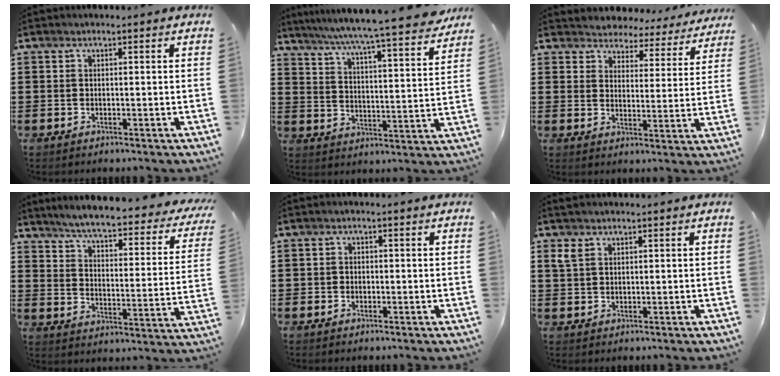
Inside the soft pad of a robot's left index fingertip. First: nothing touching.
{"total": 6.2, "force": [5.5, -1.0, 2.7], "torque": [-0.075, -0.049, 0.085]}
{"total": 4.2, "force": [4.1, 0.7, -0.4], "torque": [-0.019, -0.030, 0.069]}
{"total": 4.7, "force": [4.1, -0.4, 2.3], "torque": [-0.065, -0.039, 0.060]}
{"total": 0.9, "force": [-0.4, 0.8, 0.3], "torque": [-0.009, 0.002, -0.009]}
{"total": 2.0, "force": [1.2, 1.1, 1.1], "torque": [-0.027, 0.006, 0.023]}